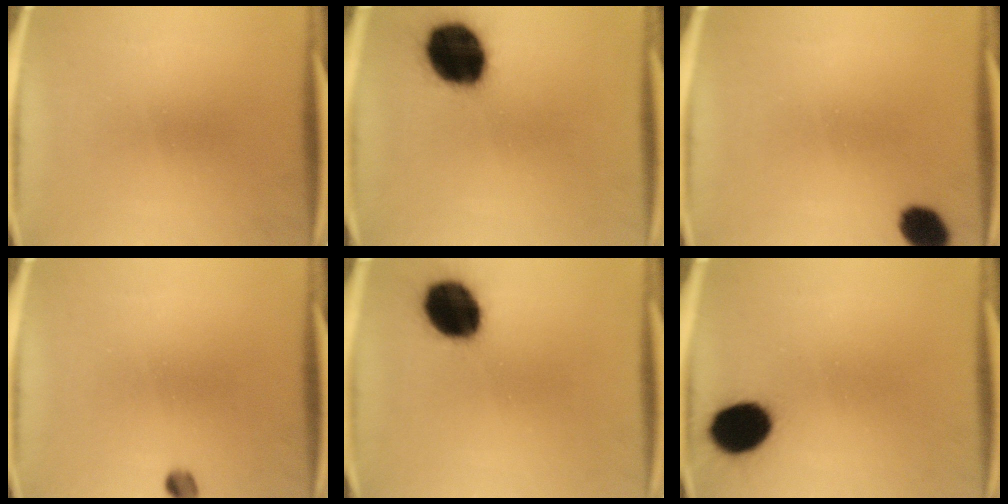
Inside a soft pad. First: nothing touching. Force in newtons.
{"total": 19.2}
{"total": 6.3}
{"total": 2.0}
{"total": 15.5}
{"total": 11.9}